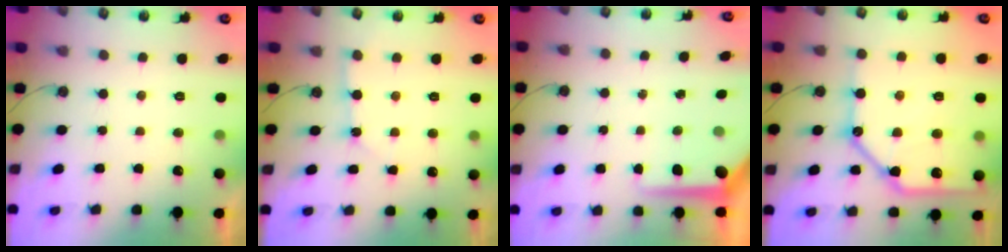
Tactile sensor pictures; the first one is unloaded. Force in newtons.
{"total": 2.2, "press": 2.2, "slide": 0.3}
{"total": 8.7, "press": 8.6, "slide": 0.9}
{"total": 20.6, "press": 20.4, "slide": 2.5}